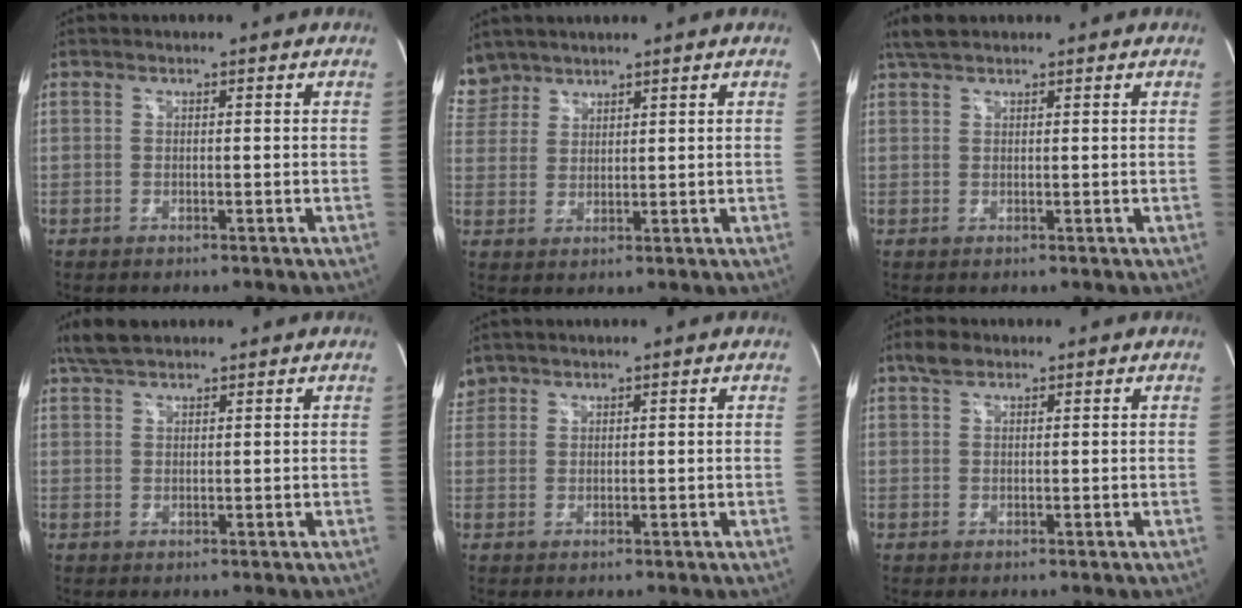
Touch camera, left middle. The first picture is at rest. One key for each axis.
{"total": 5.2, "fx": 4.5, "fy": 2.4, "fz": -0.3, "tx": 0.006, "ty": 0.011, "tz": 0.098}
{"total": 2.9, "fx": 2.5, "fy": 0.7, "fz": 1.4, "tx": -0.036, "ty": 0.015, "tz": 0.050}
{"total": 4.5, "fx": 3.7, "fy": 1.2, "fz": 2.1, "tx": -0.056, "ty": 0.017, "tz": 0.073}
{"total": 2.2, "fx": 1.9, "fy": 1.1, "fz": -0.2, "tx": 0.004, "ty": 0.012, "tz": 0.040}
{"total": 2.4, "fx": 1.8, "fy": 1.1, "fz": 1.2, "tx": -0.031, "ty": 0.009, "tz": 0.034}